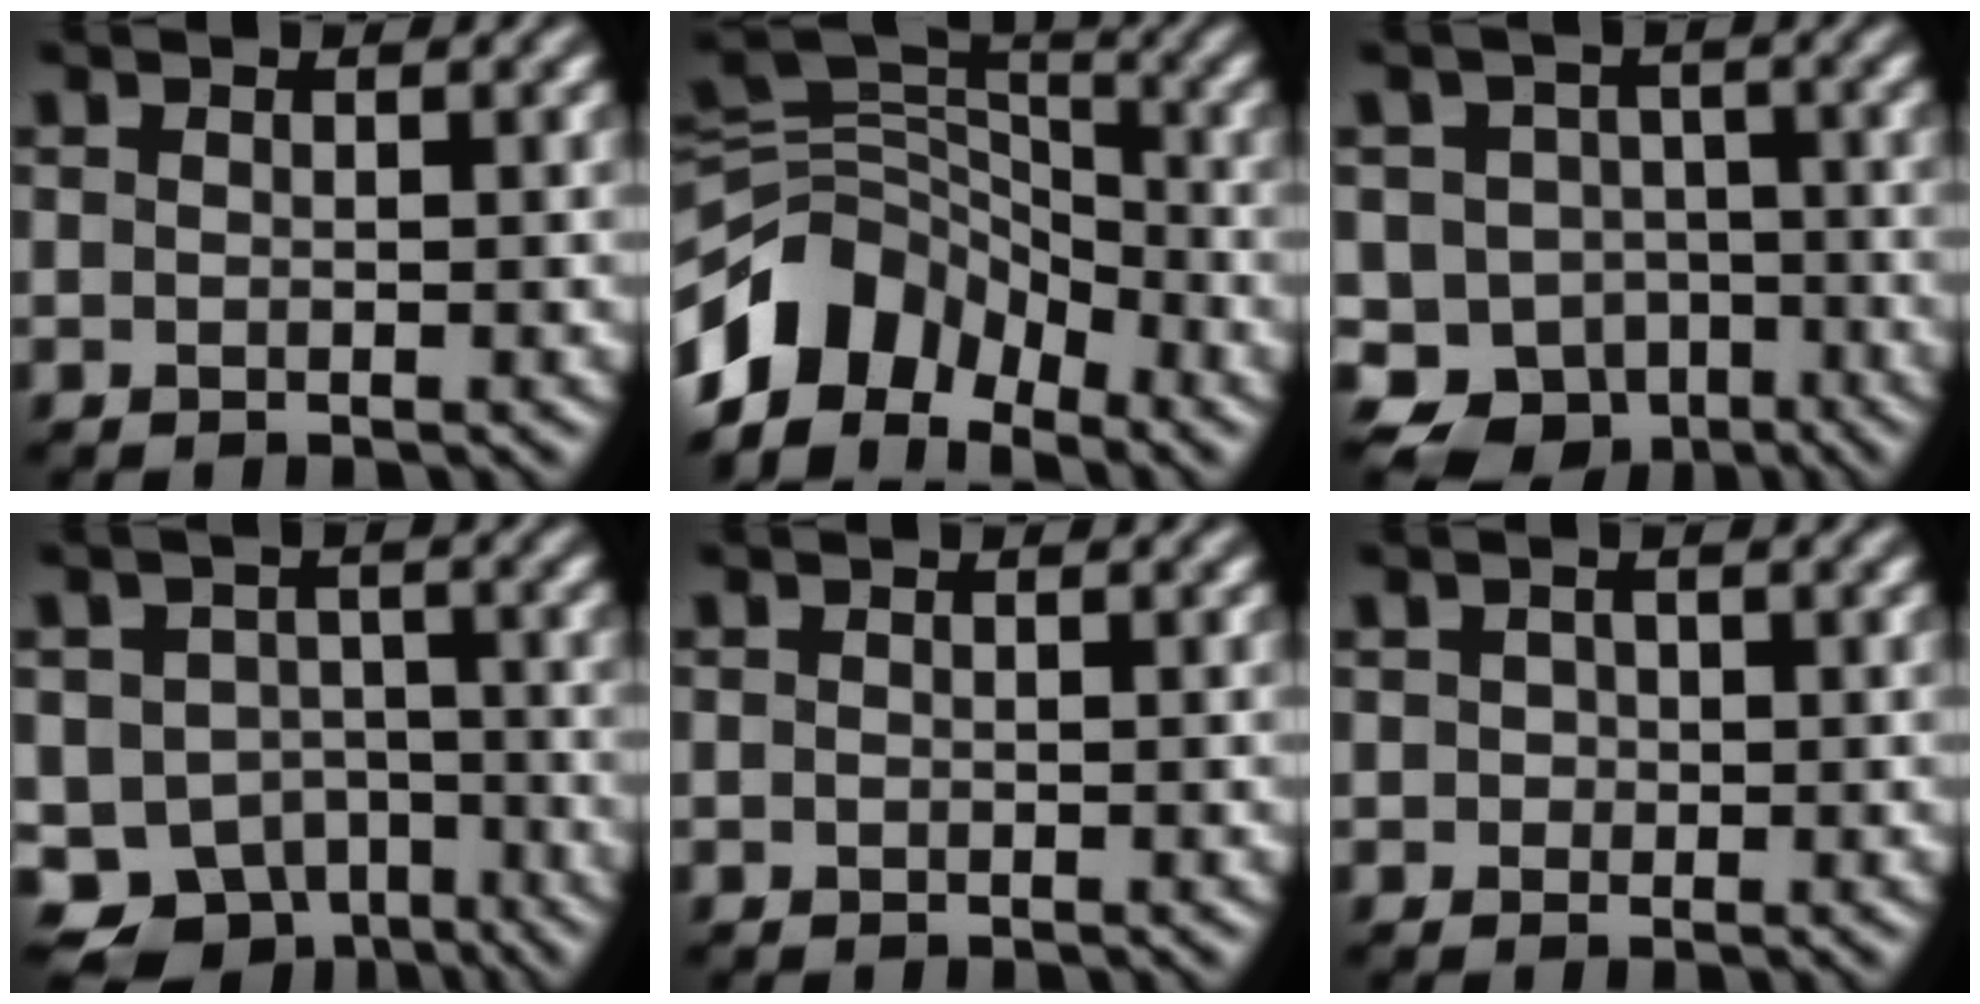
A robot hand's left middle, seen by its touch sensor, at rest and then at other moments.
{"total": 9.5, "force": [-5.2, 6.1, 5.0], "torque": [-0.089, 0.010, -0.116]}
{"total": 9.7, "force": [-5.7, 7.6, 2.3], "torque": [-0.008, -0.014, -0.099]}
{"total": 7.5, "force": [-5.0, 5.0, 2.4], "torque": [-0.027, -0.011, -0.084]}
{"total": 0.0}
{"total": 1.0, "force": [0.1, 0.9, 0.4], "torque": [-0.007, 0.000, 0.000]}